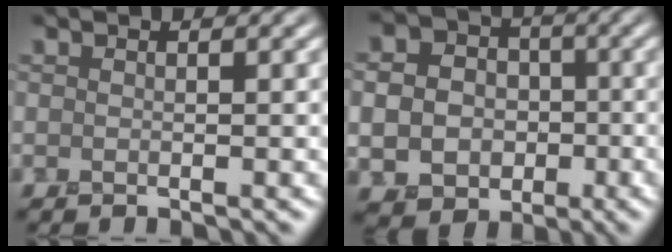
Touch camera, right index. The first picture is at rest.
{"total": 7.3, "force": [-0.9, 6.3, 3.4], "torque": [-0.063, -0.005, -0.023]}